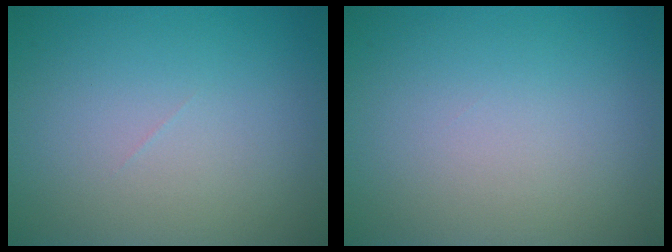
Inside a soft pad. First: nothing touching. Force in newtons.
{"total": 0.0}